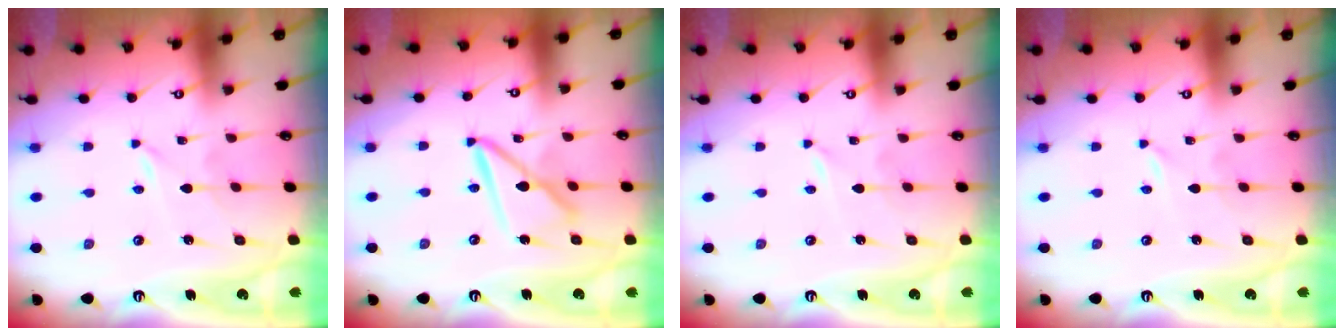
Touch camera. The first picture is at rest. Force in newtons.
{"total": 11.2, "press": 11.2, "slide": 0.9}
{"total": 0.0}
{"total": 0.0}